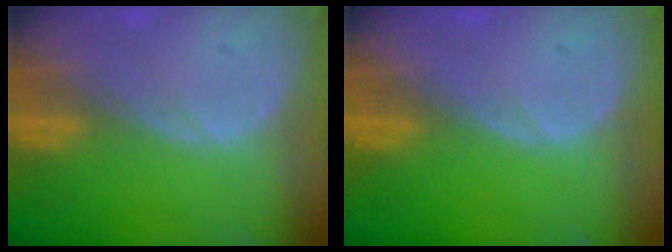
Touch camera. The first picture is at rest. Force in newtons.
{"total": 0.0}